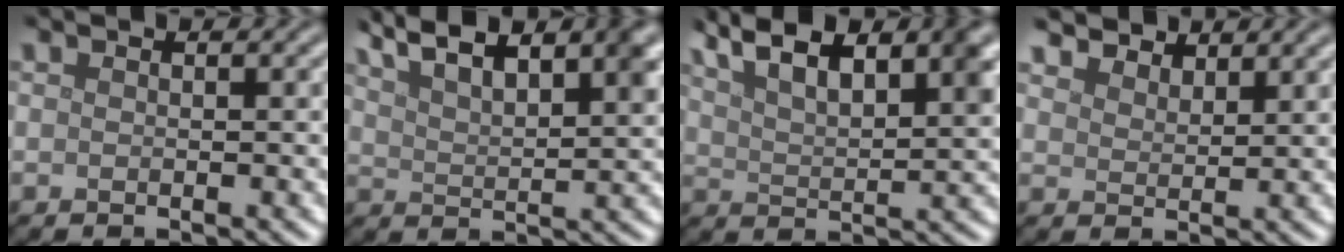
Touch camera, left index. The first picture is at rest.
{"total": 8.4, "force": [5.9, 2.6, 5.4], "torque": [-0.082, 0.024, 0.088]}
{"total": 8.2, "force": [5.2, 2.8, 5.7], "torque": [-0.098, 0.021, 0.085]}
{"total": 4.1, "force": [3.8, 1.2, 0.9], "torque": [-0.025, -0.011, 0.076]}